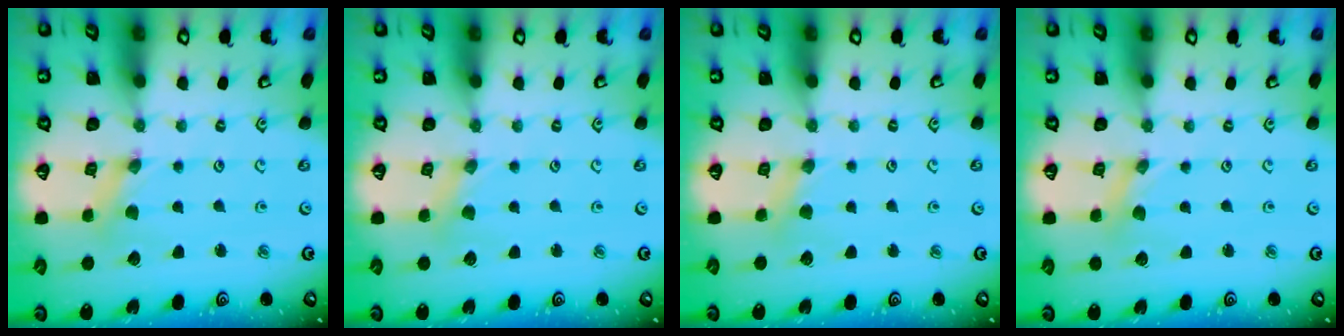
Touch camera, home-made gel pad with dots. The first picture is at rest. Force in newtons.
{"total": 2.5, "press": 2.4, "slide": 0.6}
{"total": 2.4, "press": 2.4, "slide": 0.5}
{"total": 0.0}